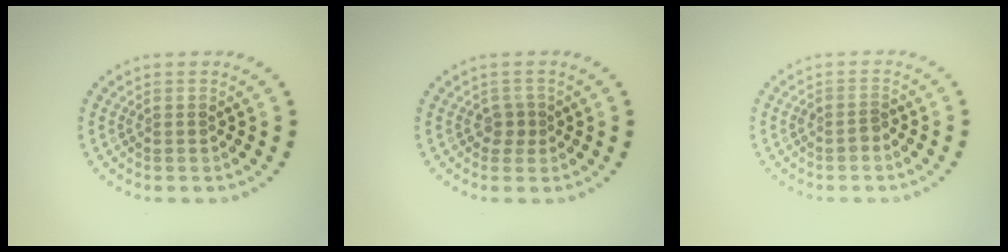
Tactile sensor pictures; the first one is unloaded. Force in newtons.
{"total": 1.4, "press": 1.1, "slide": 0.7}
{"total": 1.0, "press": 0.8, "slide": 0.5}